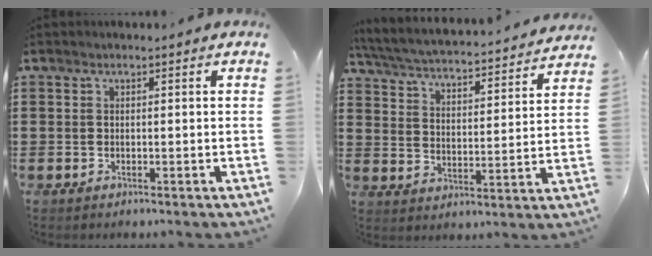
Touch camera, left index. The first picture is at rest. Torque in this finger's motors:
{"motor_torque": [1.78, -0.35, 0.41, 0.21]}